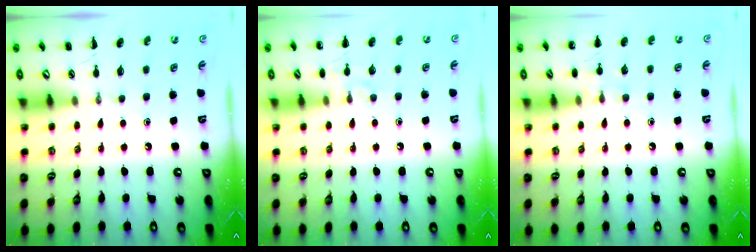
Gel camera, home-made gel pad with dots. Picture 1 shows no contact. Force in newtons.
{"total": 5.9, "press": 5.7, "slide": 1.5}
{"total": 6.7, "press": 6.5, "slide": 1.6}